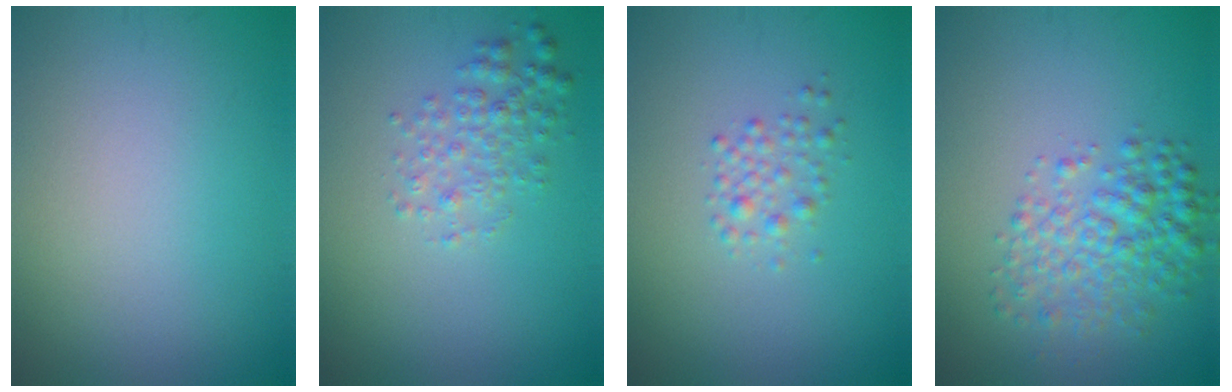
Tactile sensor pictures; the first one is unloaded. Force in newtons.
{"total": 2.4, "press": 2.4, "slide": 0.1}
{"total": 1.6, "press": 1.6, "slide": 0.1}
{"total": 4.2, "press": 4.2, "slide": 0.1}